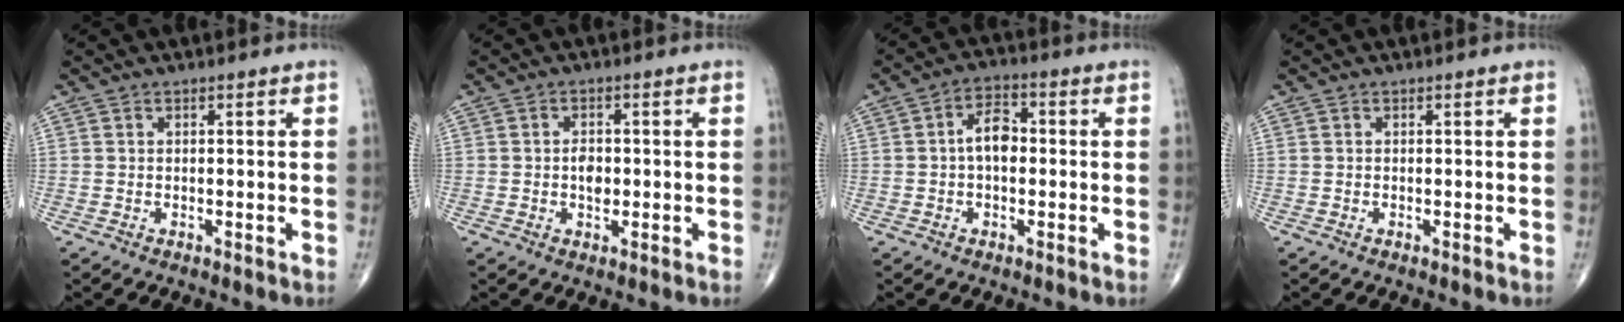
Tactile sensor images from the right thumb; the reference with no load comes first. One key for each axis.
{"total": 3.0, "fx": -0.2, "fy": 2.0, "fz": 2.2, "tx": -0.026, "ty": 0.003, "tz": -0.006}
{"total": 5.8, "fx": -0.1, "fy": 3.5, "fz": 4.7, "tx": -0.071, "ty": 0.018, "tz": -0.010}
{"total": 0.0}